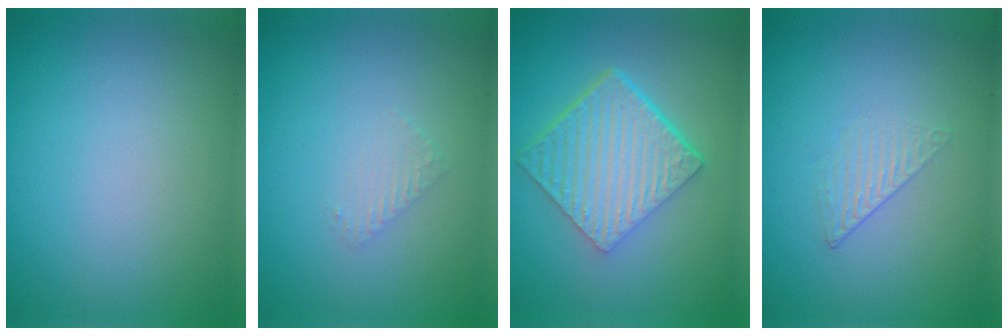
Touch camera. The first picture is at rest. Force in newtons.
{"total": 0.9, "press": 0.9, "slide": 0.2}
{"total": 6.7, "press": 4.7, "slide": 4.8}
{"total": 1.4, "press": 0.3, "slide": 1.4}